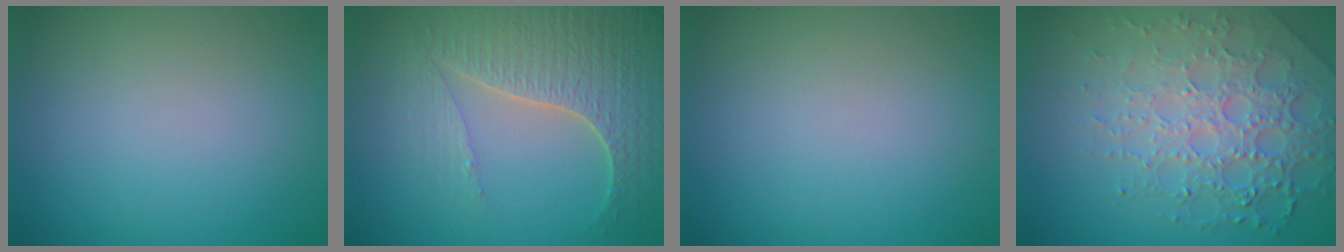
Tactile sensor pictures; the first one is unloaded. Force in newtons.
{"total": 5.8, "press": 4.8, "slide": 3.2}
{"total": 0.0}
{"total": 7.3, "press": 5.2, "slide": 5.1}